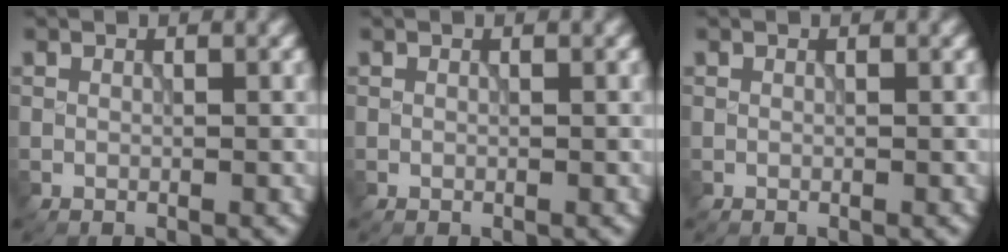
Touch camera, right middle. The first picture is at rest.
{"total": 0.0}
{"total": 0.0}